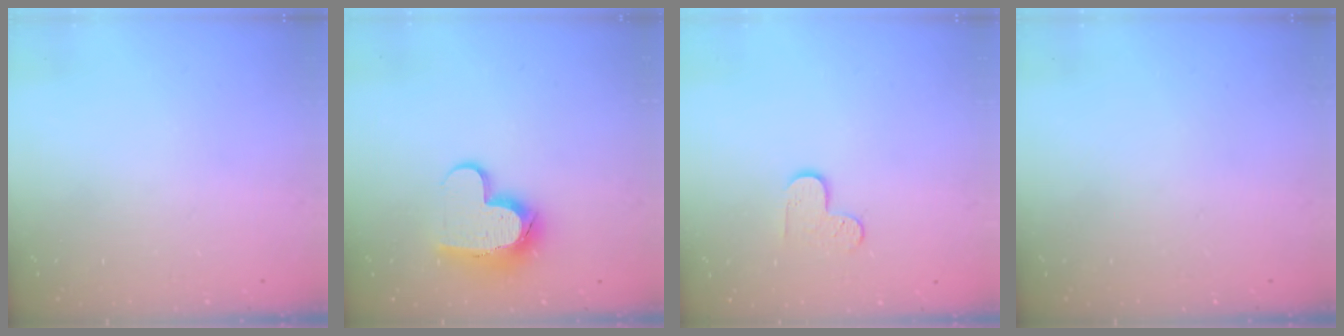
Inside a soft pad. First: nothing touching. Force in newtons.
{"total": 11.7, "press": 11.7, "slide": 1.0}
{"total": 4.8, "press": 4.7, "slide": 0.5}
{"total": 0.0}